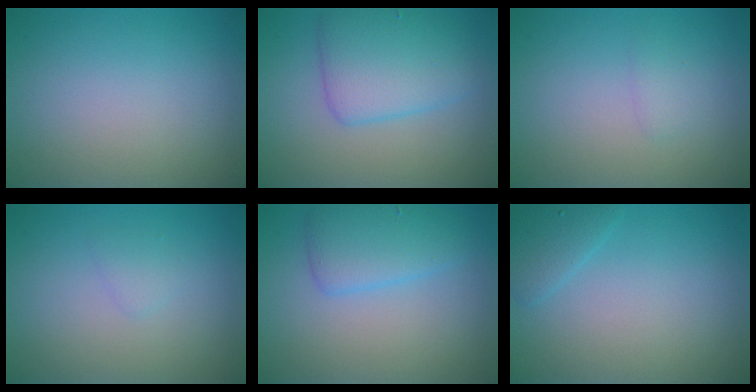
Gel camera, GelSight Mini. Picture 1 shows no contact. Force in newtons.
{"total": 4.9, "press": 4.9, "slide": 0.2}
{"total": 0.9, "press": 0.9, "slide": 0.1}
{"total": 0.8, "press": 0.8, "slide": 0.1}
{"total": 3.5, "press": 3.5, "slide": 0.3}
{"total": 1.6, "press": 1.6, "slide": 0.1}